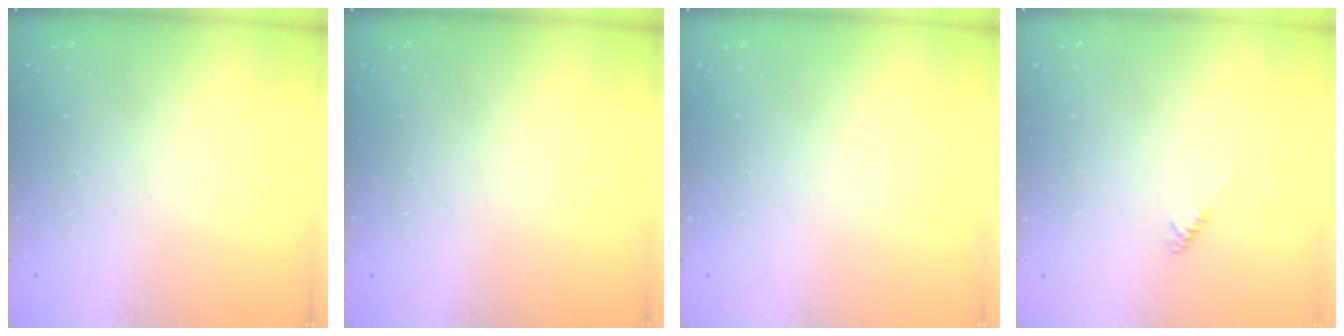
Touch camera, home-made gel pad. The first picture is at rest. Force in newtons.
{"total": 0.0}
{"total": 0.0}
{"total": 2.0, "press": 1.9, "slide": 0.4}